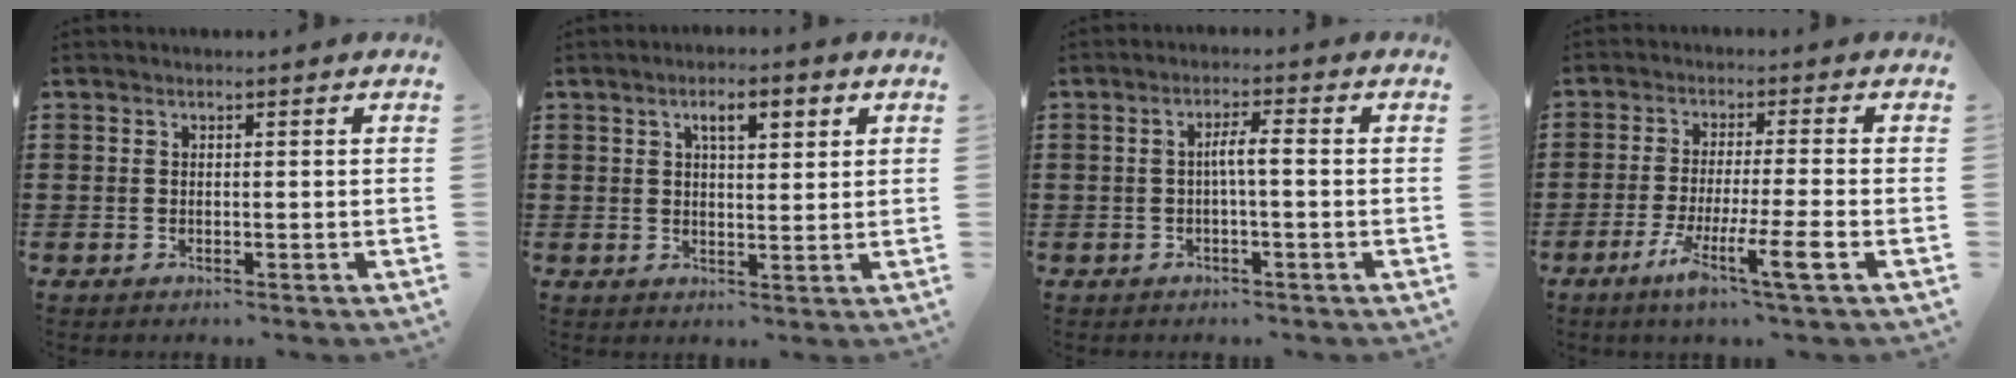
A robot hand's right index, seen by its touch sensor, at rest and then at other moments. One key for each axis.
{"total": 4.0, "fx": 1.8, "fy": 1.1, "fz": 3.3, "tx": -0.062, "ty": 0.003, "tz": 0.027}
{"total": 2.8, "fx": -0.4, "fy": 0.2, "fz": 2.8, "tx": -0.052, "ty": 0.000, "tz": -0.010}
{"total": 7.5, "fx": -3.7, "fy": -0.1, "fz": 6.6, "tx": -0.128, "ty": -0.020, "tz": -0.068}